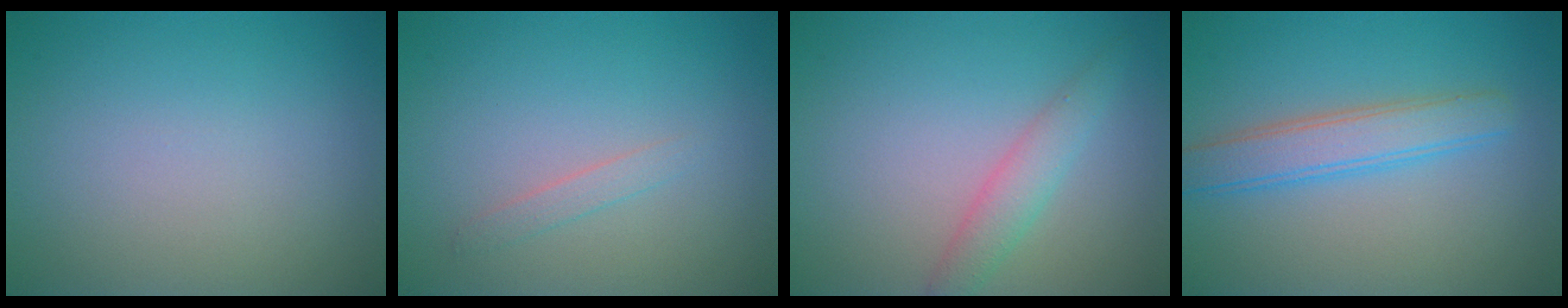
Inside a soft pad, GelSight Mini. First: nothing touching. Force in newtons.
{"total": 1.0, "press": 1.0, "slide": 0.1}
{"total": 2.3, "press": 2.3, "slide": 0.1}
{"total": 3.6, "press": 3.6, "slide": 0.1}